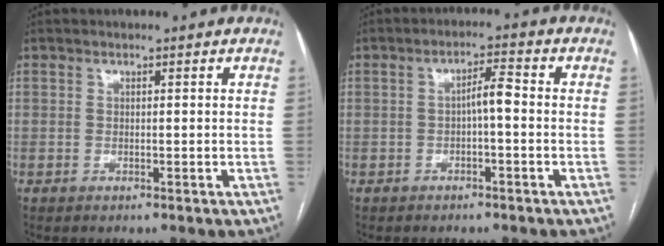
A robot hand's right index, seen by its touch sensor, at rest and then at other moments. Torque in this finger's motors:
{"motor_torque": [0.57, -0.27, 0.28, 0.07]}